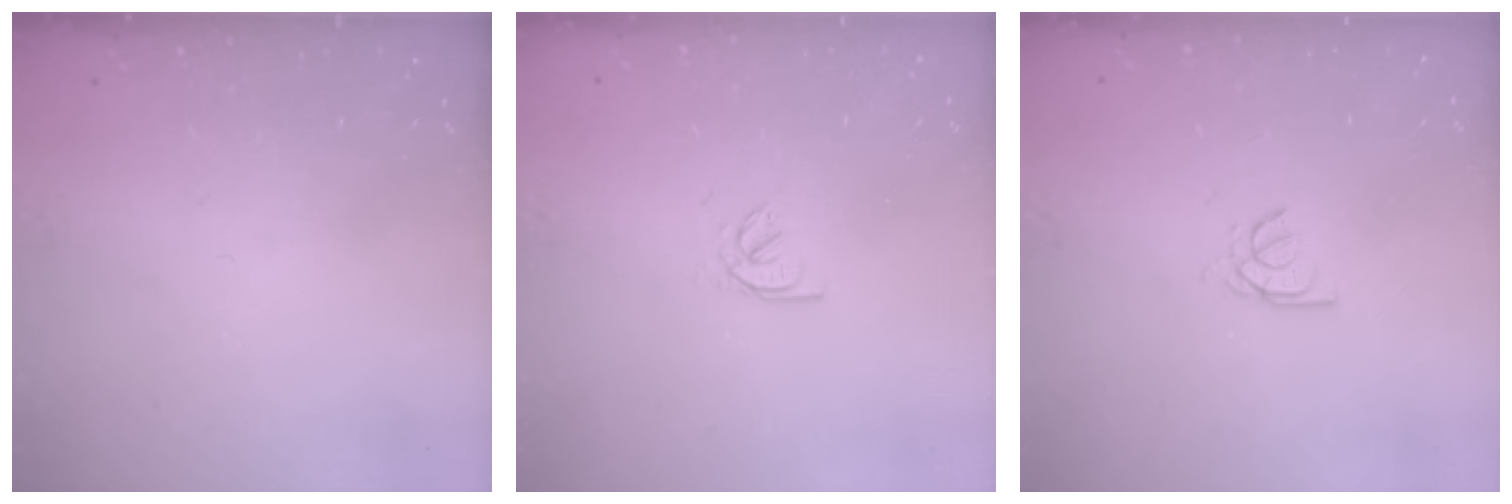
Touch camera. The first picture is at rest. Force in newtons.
{"total": 2.0, "press": 2.0, "slide": 0.4}
{"total": 3.0, "press": 3.0, "slide": 0.5}